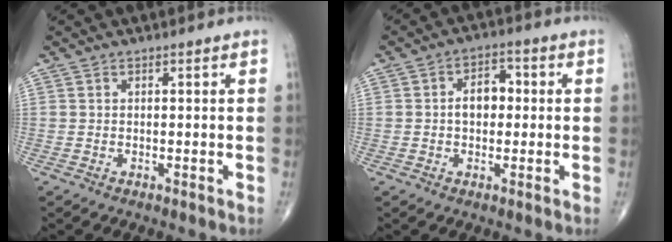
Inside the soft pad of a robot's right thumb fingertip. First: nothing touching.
{"total": 5.7, "force": [0.1, 3.9, 4.2], "torque": [-0.049, 0.017, -0.006]}